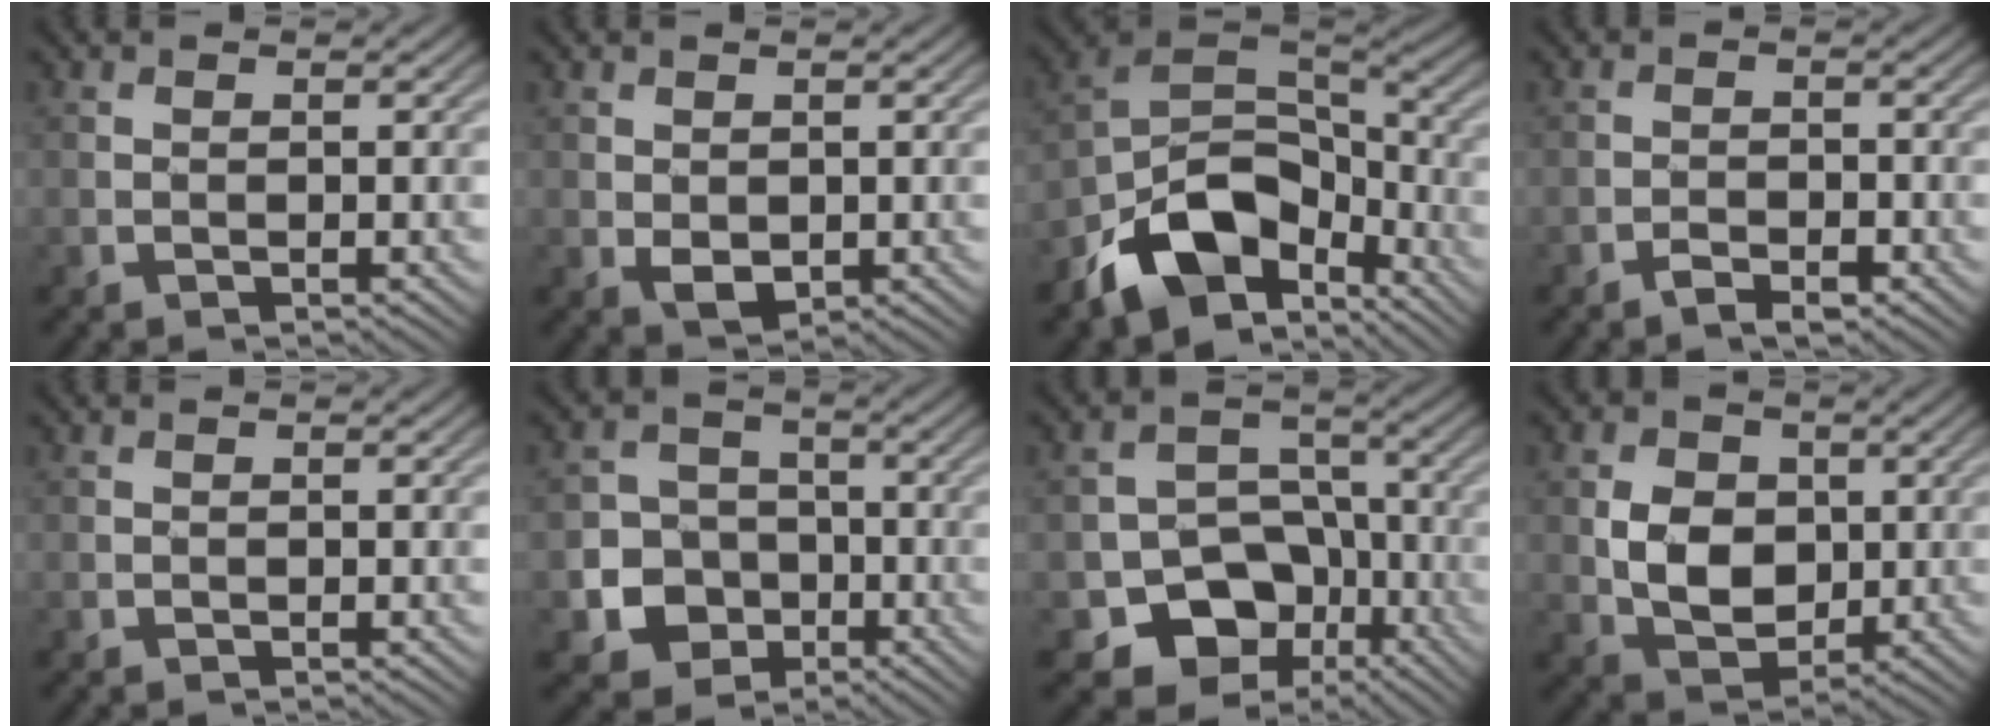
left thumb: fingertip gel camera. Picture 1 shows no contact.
{"total": 2.3, "force": [0.1, 1.7, 1.6], "torque": [-0.034, -0.008, 0.009]}
{"total": 12.5, "force": [-6.9, 7.4, 7.4], "torque": [-0.138, -0.019, -0.138]}
{"total": 2.4, "force": [-1.7, 0.9, 1.5], "torque": [-0.020, 0.002, -0.032]}
{"total": 0.0}
{"total": 7.8, "force": [-2.6, 6.9, 2.4], "torque": [-0.061, -0.012, -0.077]}
{"total": 11.2, "force": [-4.9, 8.9, 4.8], "torque": [-0.077, -0.018, -0.098]}
{"total": 6.6, "force": [0.5, 5.2, 4.1], "torque": [-0.086, -0.003, 0.009]}